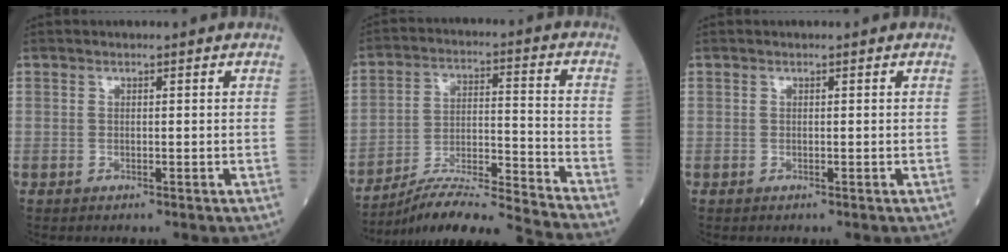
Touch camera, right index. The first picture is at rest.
{"total": 16.0, "force": [-15.0, -2.0, 5.2], "torque": [-0.081, 0.005, -0.252]}
{"total": 0.0}